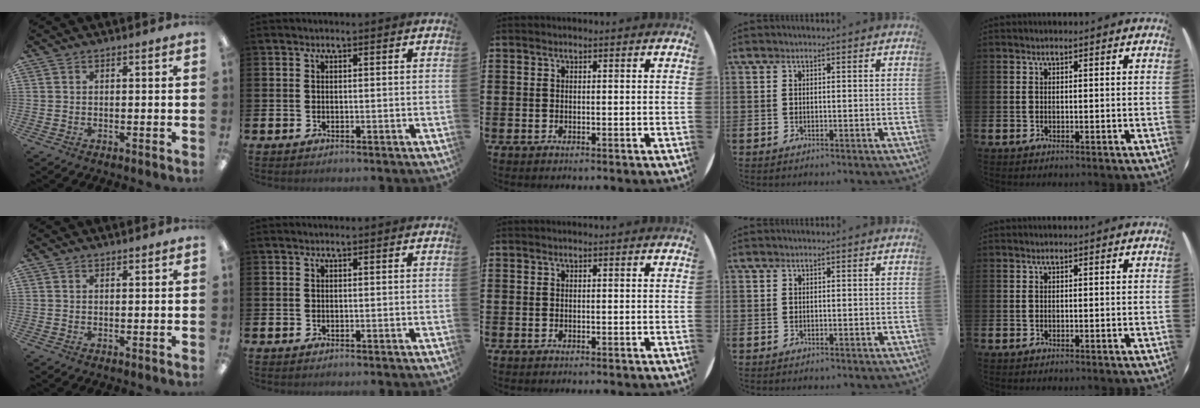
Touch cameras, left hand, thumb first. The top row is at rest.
{"thumb": {"total": 0.7, "force": [0.6, 0.2, 0.2], "torque": [-0.005, 0.001, 0.011]}}